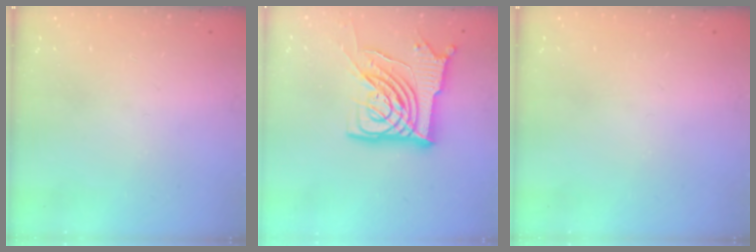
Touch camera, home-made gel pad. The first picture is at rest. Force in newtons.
{"total": 17.0, "press": 16.9, "slide": 1.7}
{"total": 0.0}